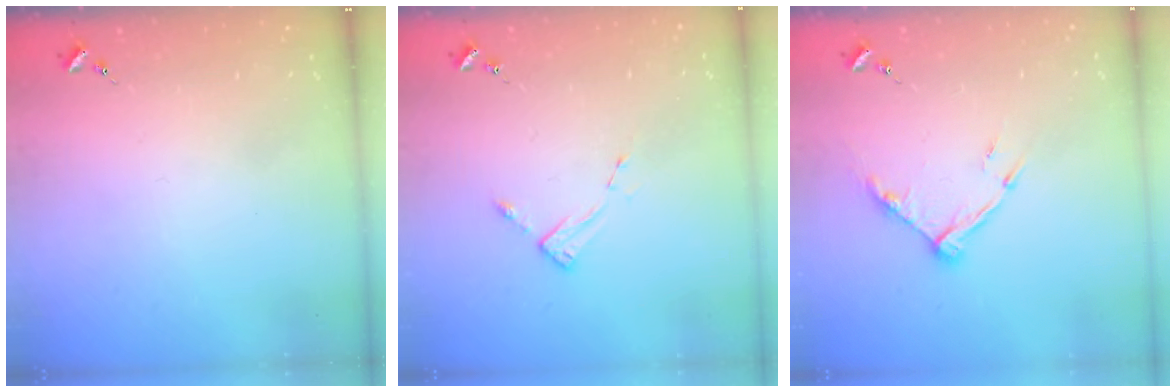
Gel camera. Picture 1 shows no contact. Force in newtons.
{"total": 2.6, "press": 2.6, "slide": 0.4}
{"total": 10.4, "press": 10.4, "slide": 0.8}